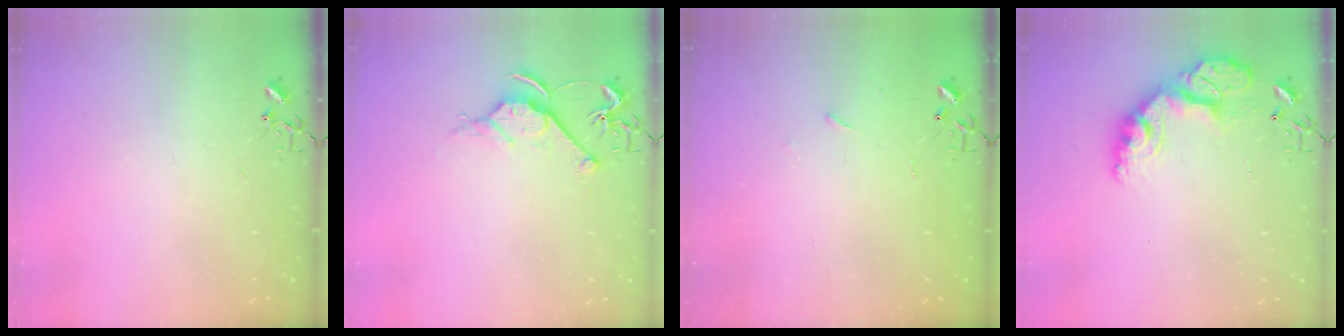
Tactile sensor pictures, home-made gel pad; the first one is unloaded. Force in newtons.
{"total": 7.2, "press": 7.1, "slide": 0.7}
{"total": 2.5, "press": 2.5, "slide": 0.4}
{"total": 15.2, "press": 15.1, "slide": 1.1}